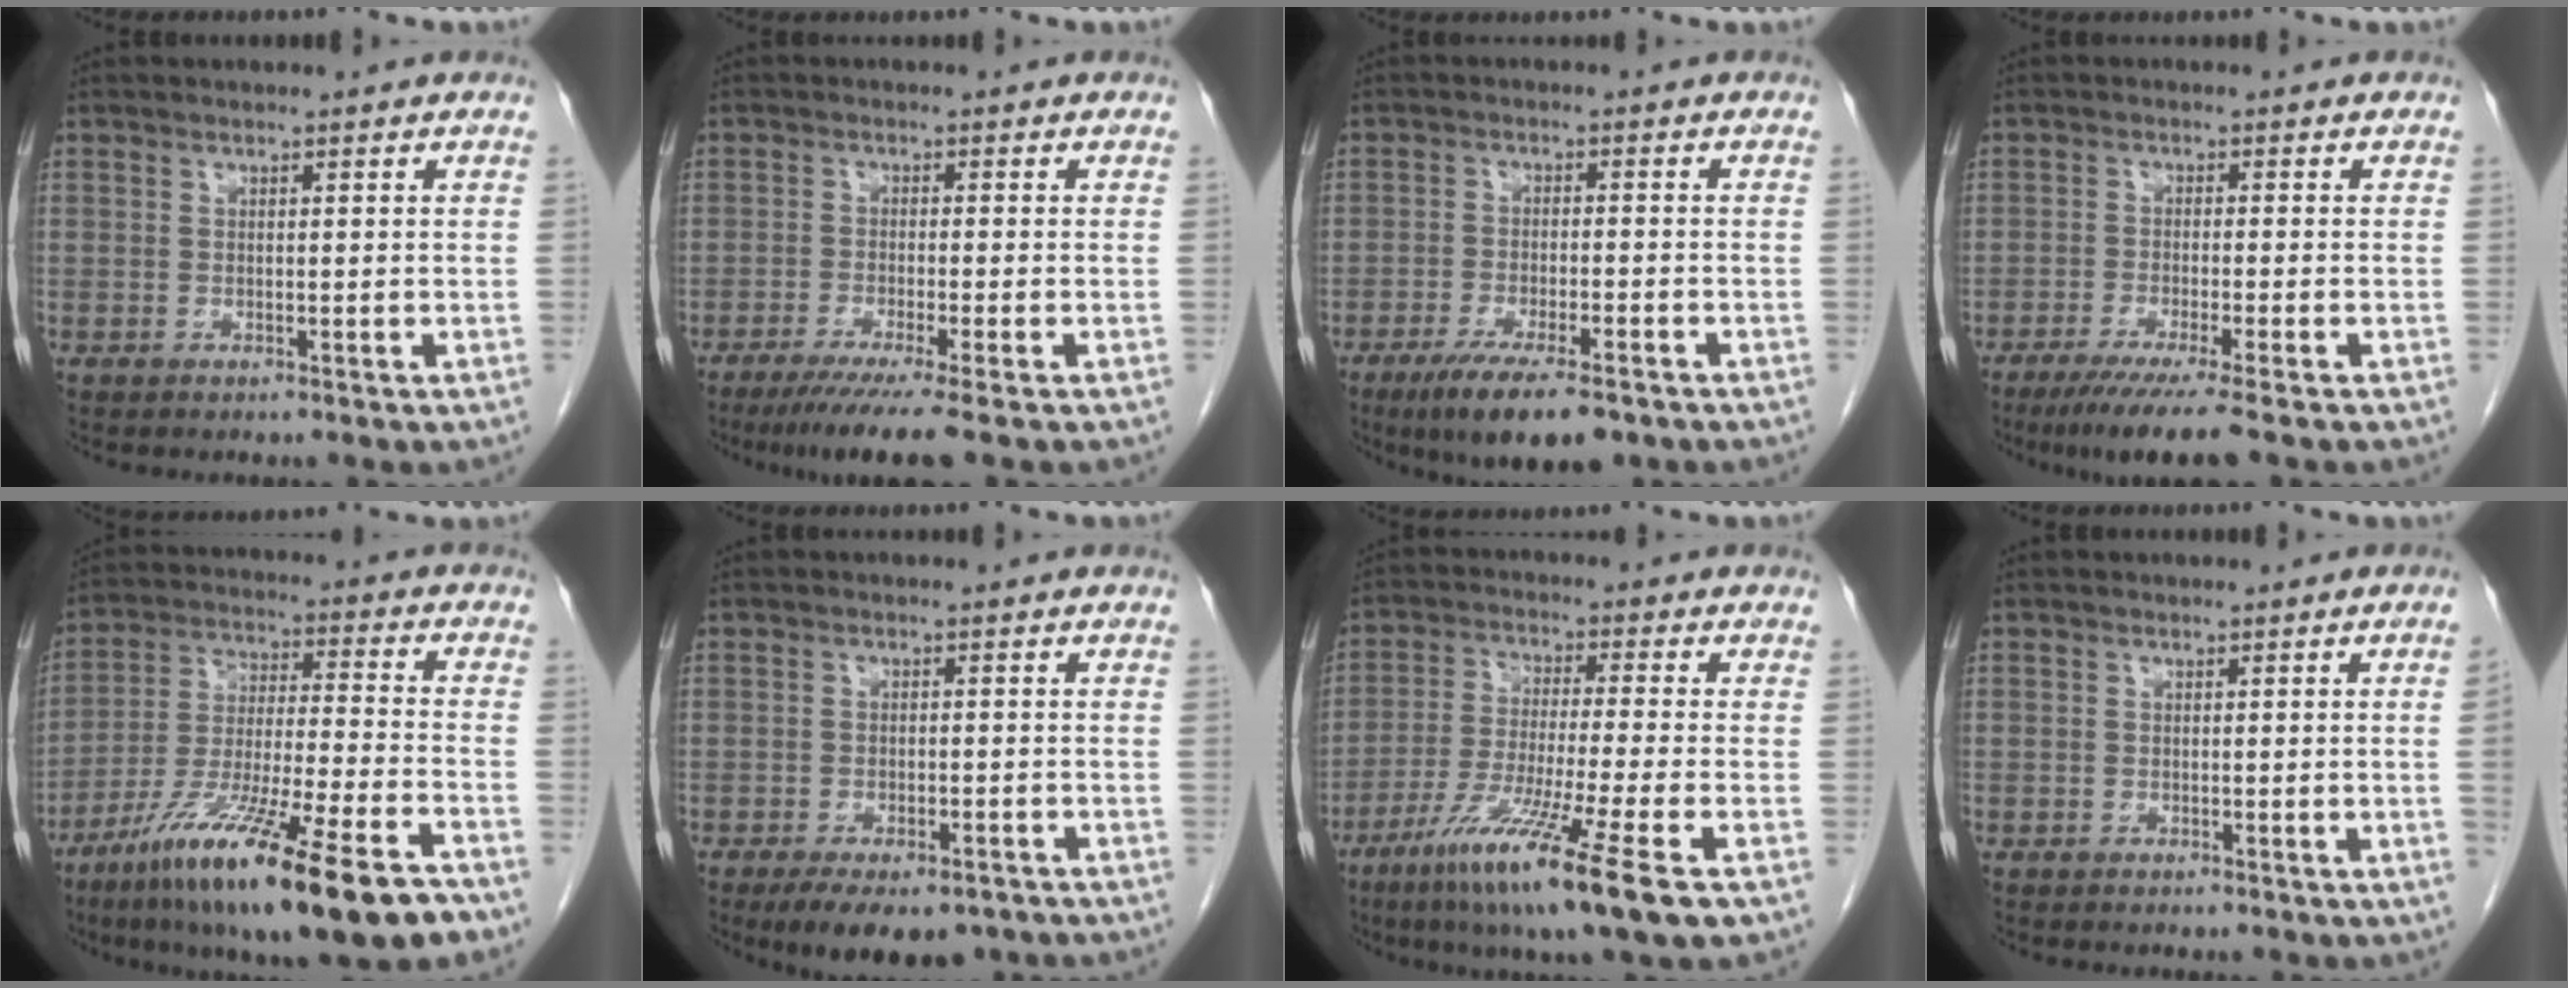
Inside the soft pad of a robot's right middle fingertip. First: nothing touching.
{"total": 7.0, "force": [-5.2, -0.9, 4.6], "torque": [-0.069, -0.020, -0.086]}
{"total": 10.2, "force": [-7.0, 2.1, 7.0], "torque": [-0.115, -0.021, -0.109]}
{"total": 7.4, "force": [-5.4, -0.8, 4.9], "torque": [-0.076, -0.021, -0.090]}
{"total": 22.2, "force": [-14.1, 1.8, 17.0], "torque": [-0.262, -0.048, -0.243]}
{"total": 9.2, "force": [-6.5, 4.5, 4.7], "torque": [-0.067, -0.002, -0.091]}
{"total": 14.9, "force": [-8.1, -0.6, 12.5], "torque": [-0.230, -0.052, -0.142]}
{"total": 1.5, "force": [-0.3, -0.5, 1.4], "torque": [-0.018, -0.002, -0.005]}